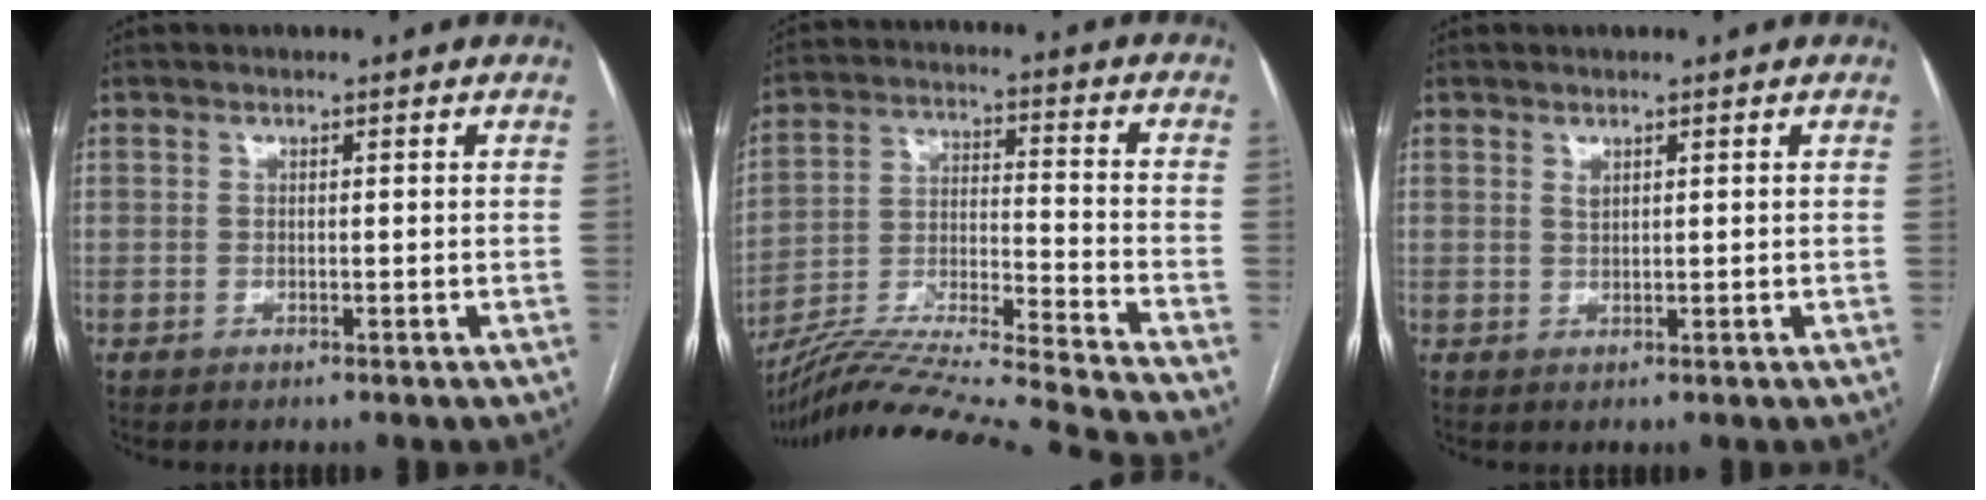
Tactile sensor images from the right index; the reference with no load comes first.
{"total": 22.5, "force": [-20.5, -2.5, 9.1], "torque": [-0.169, -0.030, -0.336]}
{"total": 0.9, "force": [0.6, 0.4, 0.5], "torque": [-0.011, -0.002, 0.013]}